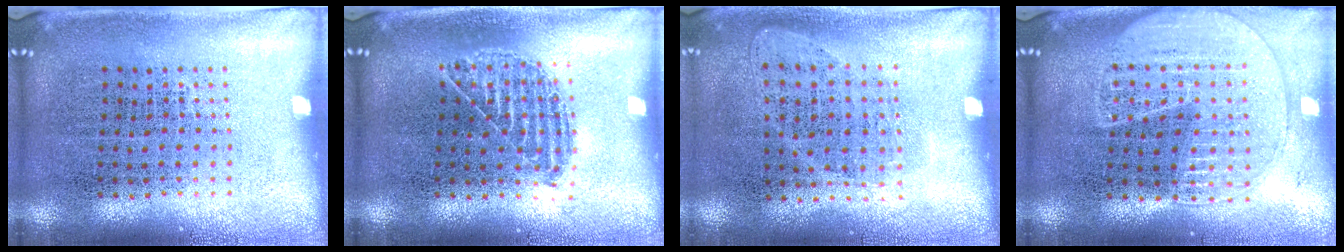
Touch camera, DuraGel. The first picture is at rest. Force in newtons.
{"total": 1.0, "press": 0.9, "slide": 0.2}
{"total": 1.0, "press": 0.8, "slide": 0.5}
{"total": 1.8, "press": 1.7, "slide": 0.6}